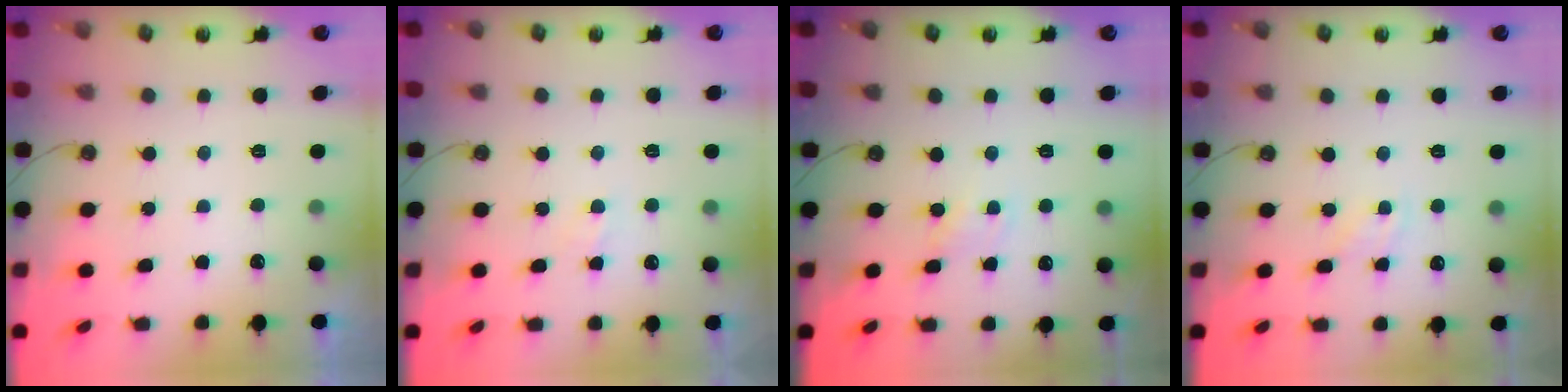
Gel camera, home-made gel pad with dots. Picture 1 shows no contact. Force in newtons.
{"total": 5.1, "press": 5.1, "slide": 0.5}
{"total": 2.0, "press": 2.0, "slide": 0.2}
{"total": 2.4, "press": 2.4, "slide": 0.4}